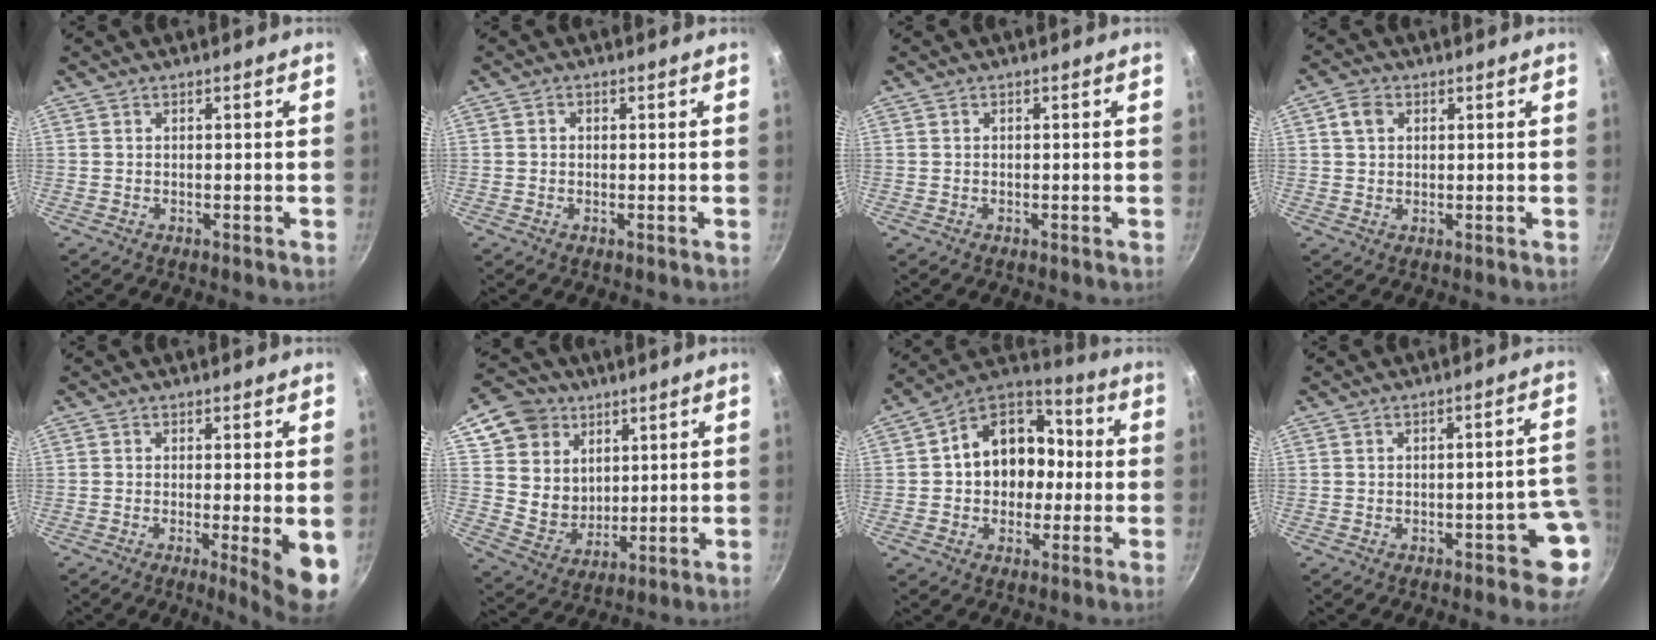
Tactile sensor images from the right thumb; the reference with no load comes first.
{"total": 0.9, "force": [0.0, 0.8, 0.4], "torque": [-0.006, 0.005, -0.001]}
{"total": 0.0}
{"total": 3.8, "force": [1.2, 3.0, 2.1], "torque": [-0.029, 0.003, 0.018]}
{"total": 7.2, "force": [-1.4, 0.9, 7.0], "torque": [-0.093, -0.010, -0.016]}
{"total": 13.2, "force": [5.9, 10.8, 4.6], "torque": [-0.046, -0.019, 0.116]}
{"total": 15.5, "force": [0.1, 12.4, 9.2], "torque": [-0.096, 0.045, -0.014]}
{"total": 5.7, "force": [-1.9, 2.5, 4.8], "torque": [-0.016, 0.036, -0.020]}